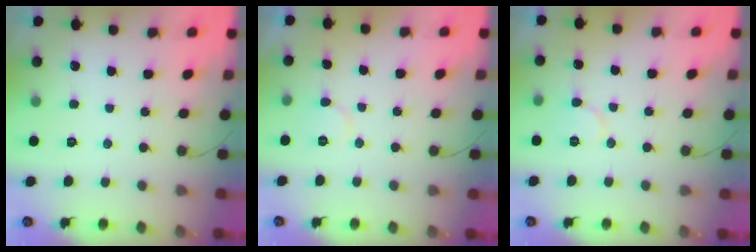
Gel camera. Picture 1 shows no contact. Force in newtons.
{"total": 4.3, "press": 4.3, "slide": 0.5}
{"total": 6.8, "press": 6.8, "slide": 0.7}